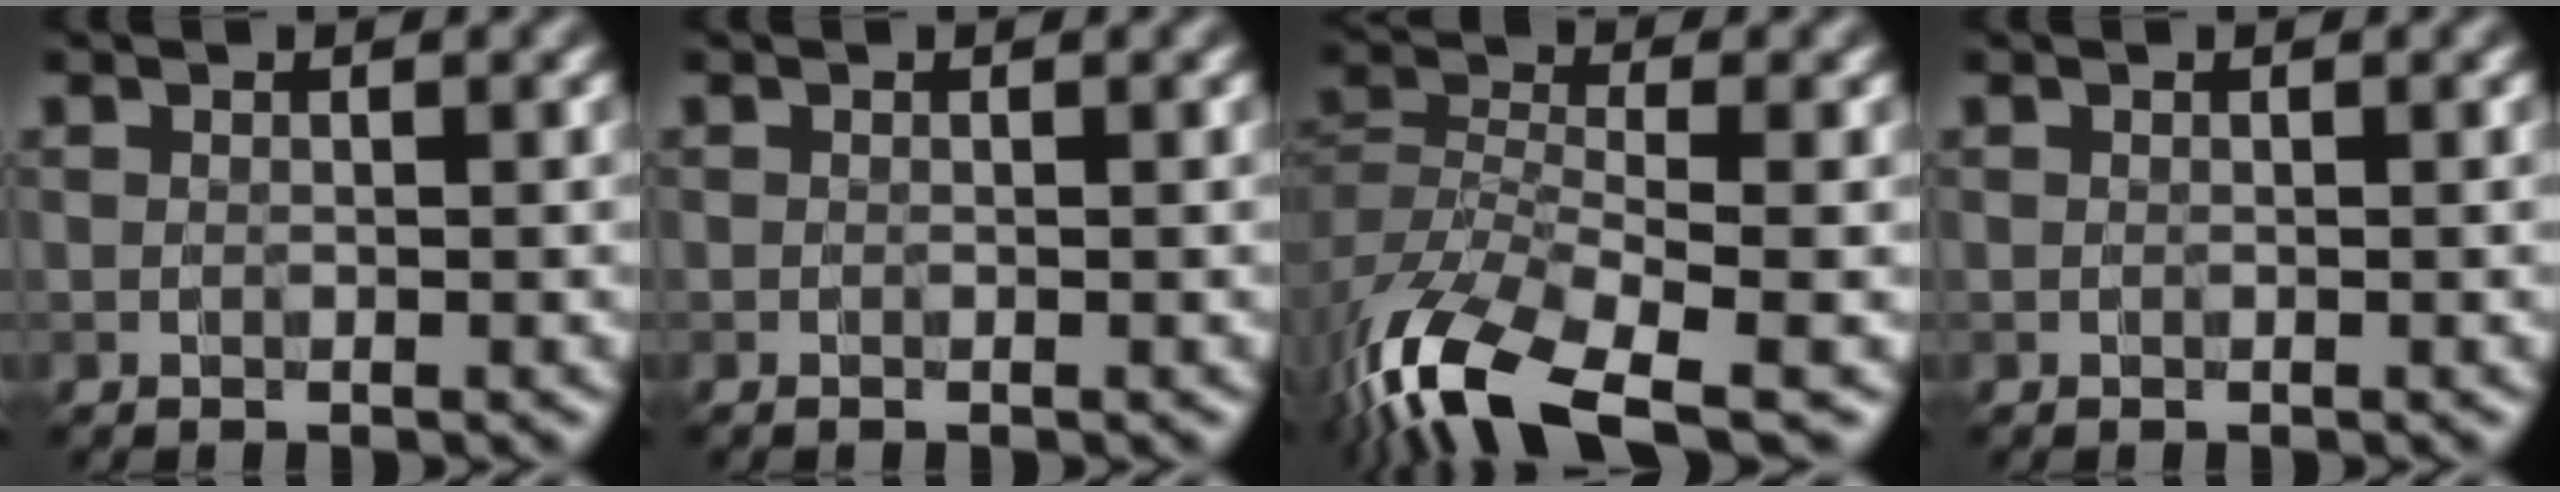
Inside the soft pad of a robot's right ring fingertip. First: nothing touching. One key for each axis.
{"total": 0.0}
{"total": 11.2, "fx": -7.1, "fy": 4.0, "fz": 7.6, "tx": -0.160, "ty": -0.018, "tz": -0.140}
{"total": 0.0}